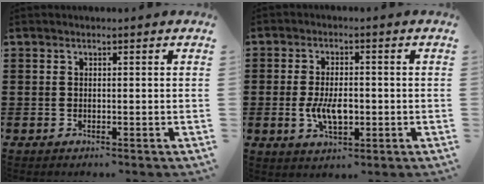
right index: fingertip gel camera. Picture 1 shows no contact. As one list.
[{"total": 6.1, "force": [-1.1, 2.9, 5.2], "torque": [-0.112, -0.001, -0.022]}]